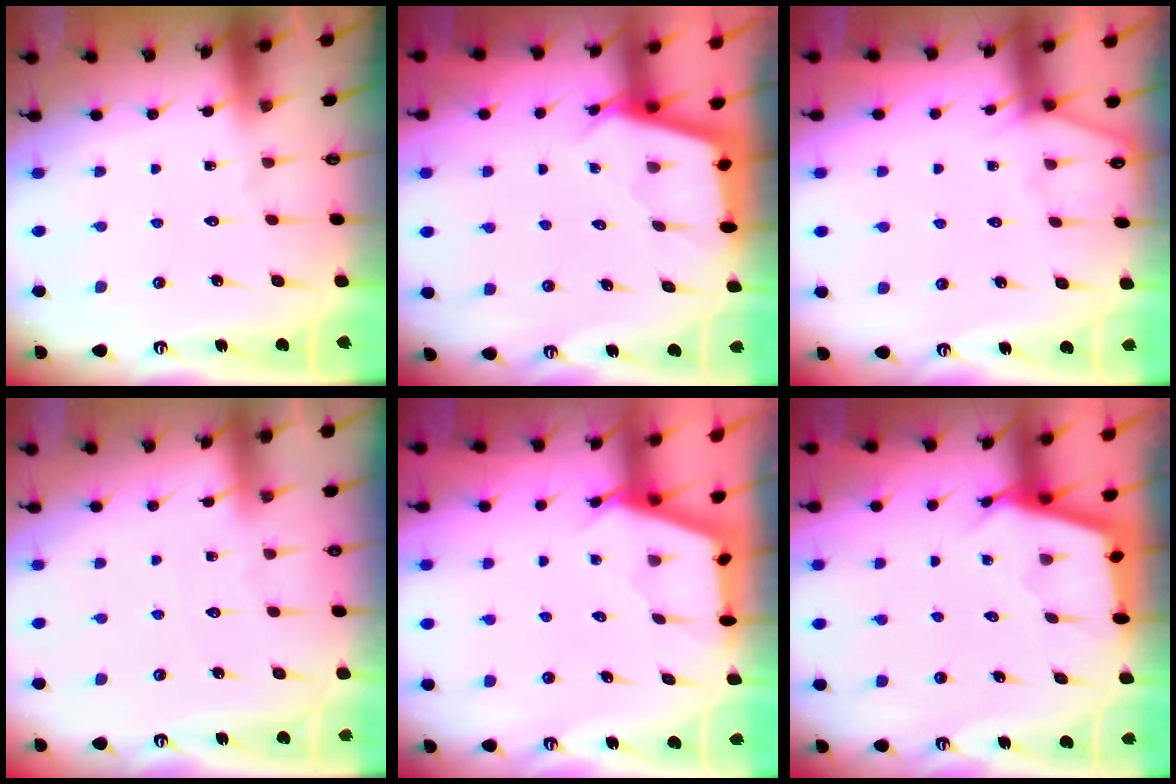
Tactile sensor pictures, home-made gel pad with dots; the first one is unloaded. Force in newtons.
{"total": 2.6, "press": 2.6, "slide": 0.3}
{"total": 2.9, "press": 2.9, "slide": 0.3}
{"total": 2.0, "press": 2.0, "slide": 0.3}
{"total": 2.8, "press": 2.8, "slide": 0.4}
{"total": 3.3, "press": 3.2, "slide": 0.3}